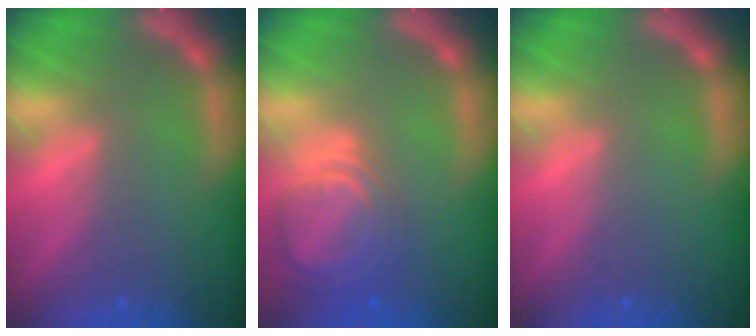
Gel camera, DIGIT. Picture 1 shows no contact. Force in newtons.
{"total": 6.5}
{"total": 0.0}